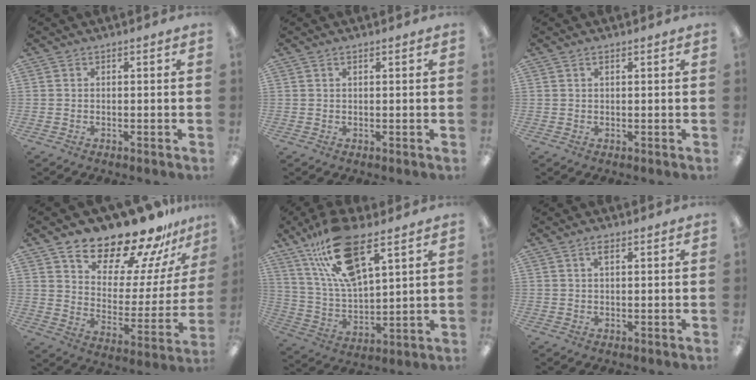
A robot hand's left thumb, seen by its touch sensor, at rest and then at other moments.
{"total": 0.8, "force": [0.4, 0.3, 0.6], "torque": [-0.013, 0.001, 0.008]}
{"total": 1.0, "force": [0.5, 0.4, 0.8], "torque": [-0.008, -0.001, 0.007]}
{"total": 19.7, "force": [17.6, 6.2, 6.3], "torque": [-0.106, -0.146, 0.301]}
{"total": 18.5, "force": [11.9, 6.5, 12.5], "torque": [-0.249, -0.041, 0.205]}
{"total": 2.1, "force": [1.2, 0.8, 1.6], "torque": [-0.027, 0.001, 0.018]}